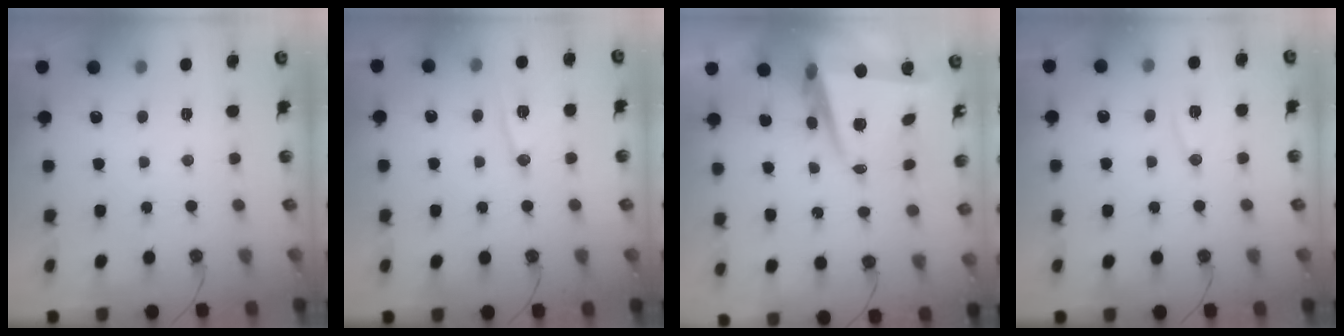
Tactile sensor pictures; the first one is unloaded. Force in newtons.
{"total": 11.9, "press": 11.8, "slide": 0.8}
{"total": 9.6, "press": 9.3, "slide": 2.7}
{"total": 8.8, "press": 8.1, "slide": 3.6}